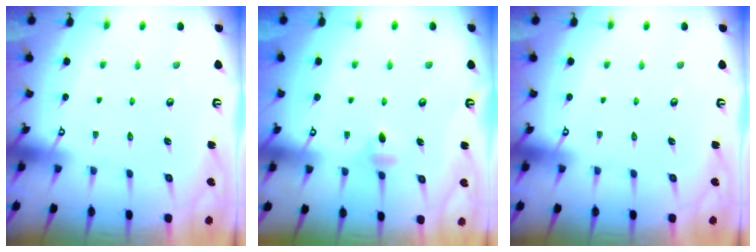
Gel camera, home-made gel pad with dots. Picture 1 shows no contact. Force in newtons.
{"total": 3.4, "press": 3.3, "slide": 0.8}
{"total": 0.0}